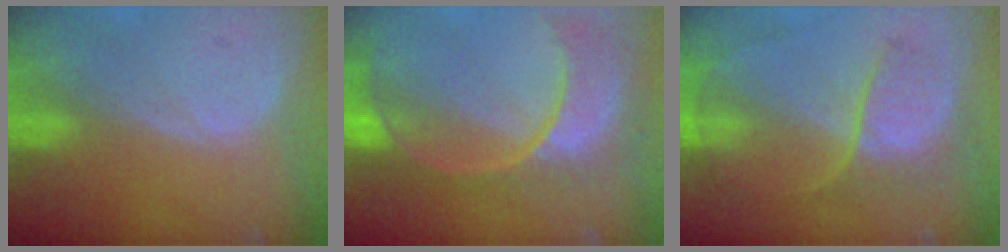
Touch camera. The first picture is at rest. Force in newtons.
{"total": 11.1, "press": 9.4, "slide": 5.9}
{"total": 6.9, "press": 6.6, "slide": 1.7}